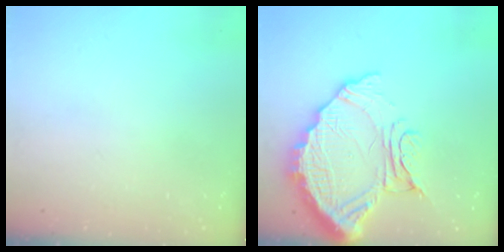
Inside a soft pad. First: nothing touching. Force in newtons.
{"total": 16.5, "press": 16.4, "slide": 1.3}